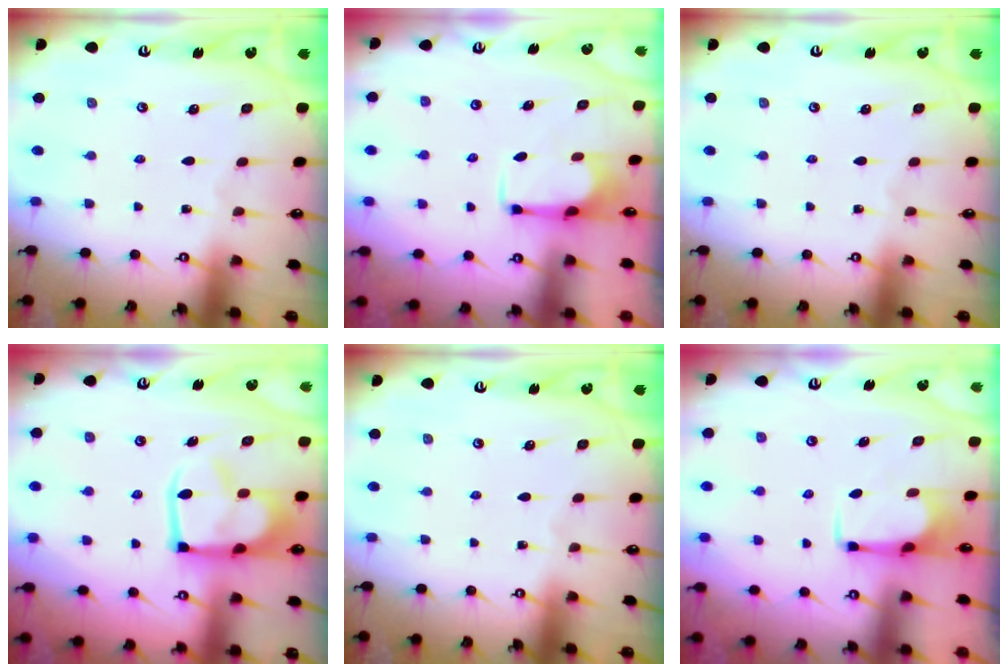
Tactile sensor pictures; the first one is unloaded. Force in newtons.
{"total": 2.6, "press": 2.4, "slide": 0.9}
{"total": 0.0}
{"total": 7.4, "press": 7.3, "slide": 1.3}
{"total": 0.0}
{"total": 3.0, "press": 3.0, "slide": 0.5}